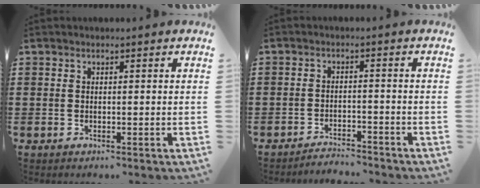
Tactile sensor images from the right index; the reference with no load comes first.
{"total": 2.8, "force": [-2.8, 0.1, -0.1], "torque": [-0.005, 0.002, -0.059]}